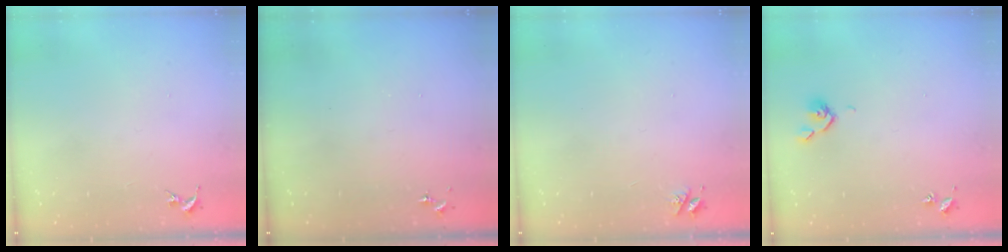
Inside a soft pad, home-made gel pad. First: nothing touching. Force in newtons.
{"total": 0.0}
{"total": 3.8, "press": 3.8, "slide": 0.5}
{"total": 4.9, "press": 4.9, "slide": 0.9}